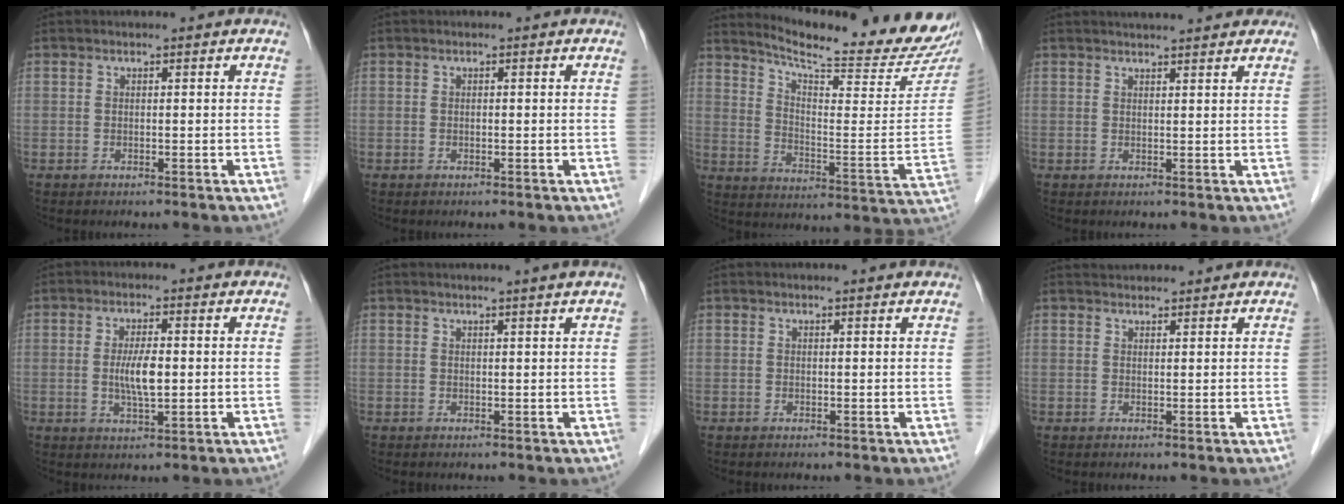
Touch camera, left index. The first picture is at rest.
{"total": 0.0}
{"total": 21.1, "force": [19.9, 0.4, 6.9], "torque": [-0.114, -0.099, 0.260]}
{"total": 8.0, "force": [7.2, 1.0, 3.2], "torque": [-0.041, 0.022, 0.082]}
{"total": 4.6, "force": [0.0, 0.9, 4.5], "torque": [-0.091, -0.004, 0.000]}
{"total": 2.1, "force": [1.8, -0.7, 0.9], "torque": [-0.018, -0.002, 0.029]}
{"total": 1.7, "force": [1.7, -0.2, 0.4], "torque": [-0.014, 0.004, 0.019]}
{"total": 3.2, "force": [3.2, 0.5, 0.3], "torque": [-0.008, 0.030, 0.051]}